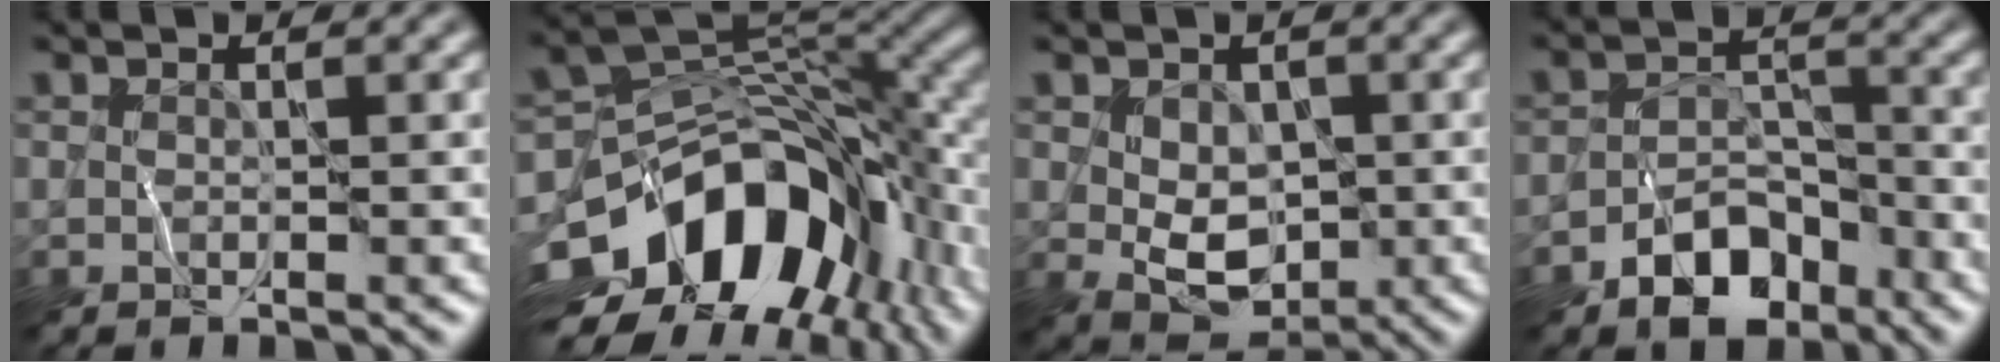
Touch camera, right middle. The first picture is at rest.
{"total": 14.8, "force": [-5.0, 10.0, 9.7], "torque": [-0.153, 0.005, -0.096]}
{"total": 4.7, "force": [-0.2, 3.2, 3.4], "torque": [-0.059, -0.008, -0.002]}
{"total": 5.4, "force": [-3.4, 3.3, 2.6], "torque": [-0.031, -0.001, -0.062]}